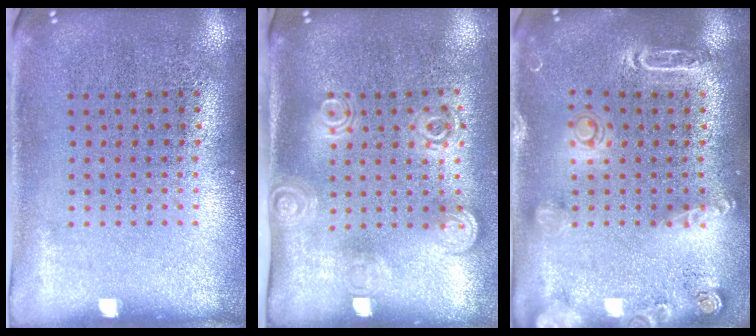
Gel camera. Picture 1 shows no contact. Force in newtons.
{"total": 1.9, "press": 1.4, "slide": 1.3}
{"total": 1.9, "press": 1.9, "slide": 0.5}